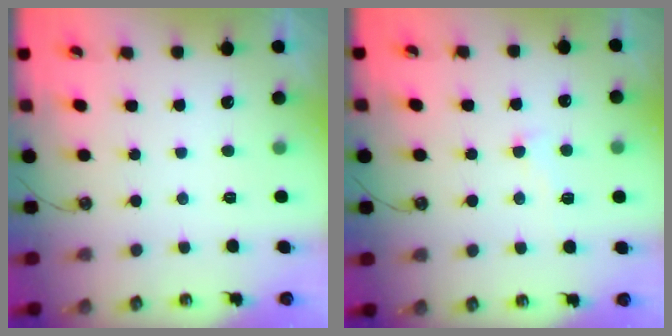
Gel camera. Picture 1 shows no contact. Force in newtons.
{"total": 0.8, "press": 0.4, "slide": 0.7}